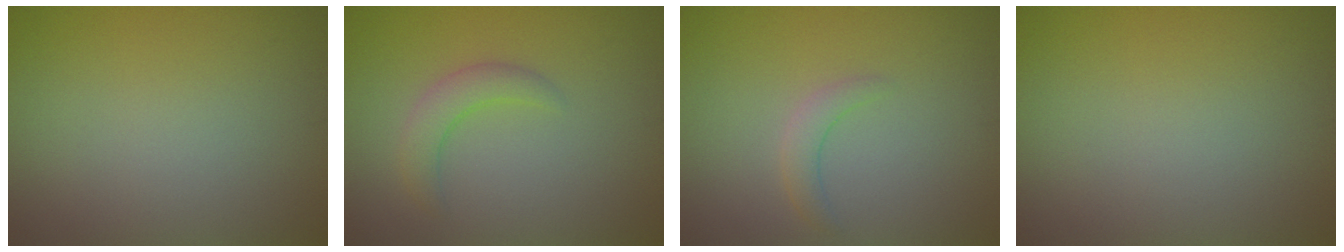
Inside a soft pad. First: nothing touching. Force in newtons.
{"total": 2.3, "press": 2.3, "slide": 0.4}
{"total": 1.5, "press": 1.5, "slide": 0.3}
{"total": 0.0}